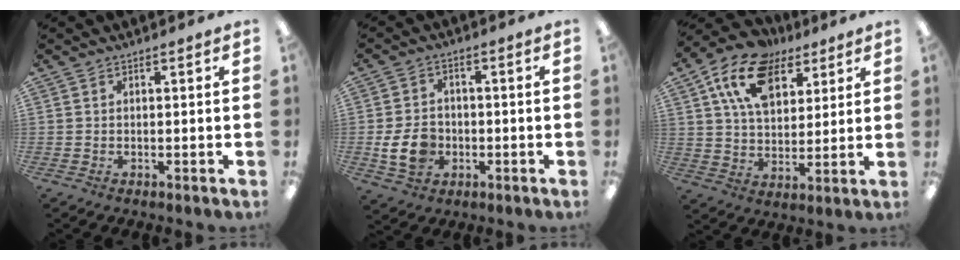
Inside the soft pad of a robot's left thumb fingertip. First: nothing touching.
{"total": 8.3, "force": [-2.0, 6.3, 5.1], "torque": [-0.091, 0.008, -0.035]}
{"total": 15.9, "force": [8.9, 10.0, 8.5], "torque": [-0.153, -0.028, 0.164]}